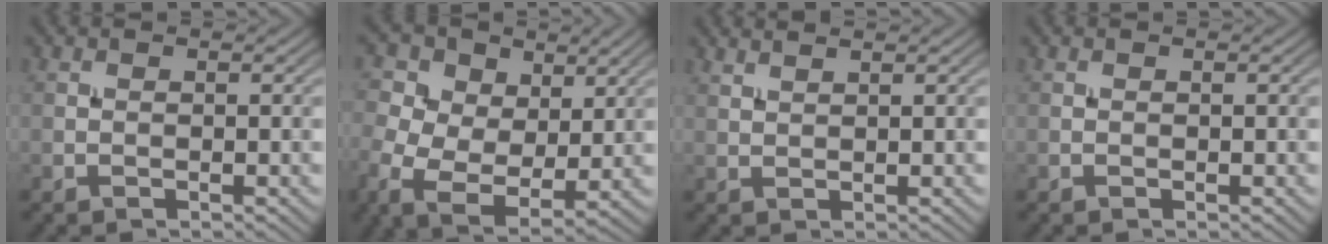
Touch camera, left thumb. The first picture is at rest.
{"total": 9.8, "force": [2.0, 7.1, 6.4], "torque": [-0.169, 0.000, 0.034]}
{"total": 1.8, "force": [1.6, 0.3, 0.9], "torque": [-0.017, 0.004, 0.024]}
{"total": 0.0}